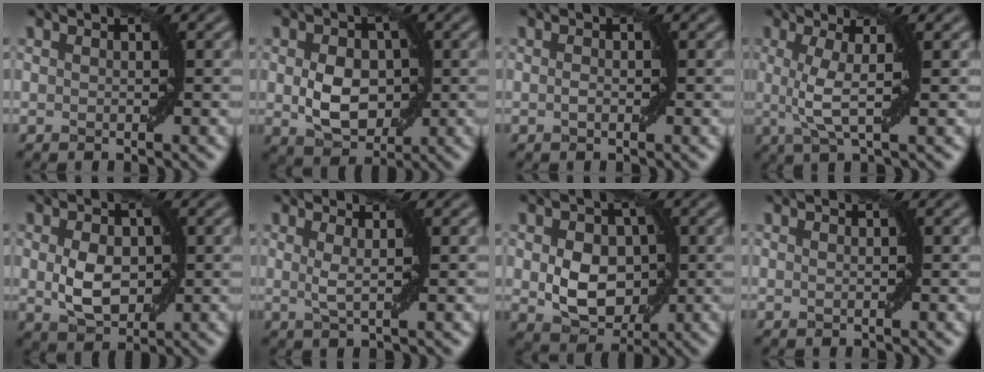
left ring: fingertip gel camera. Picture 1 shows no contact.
{"total": 4.7, "force": [-0.3, 3.3, 3.4], "torque": [-0.058, -0.004, -0.004]}
{"total": 0.6, "force": [-0.2, 0.2, 0.5], "torque": [-0.012, 0.003, -0.004]}
{"total": 3.4, "force": [0.2, 0.4, 3.3], "torque": [-0.066, -0.004, 0.005]}
{"total": 4.0, "force": [-0.2, 2.6, 2.9], "torque": [-0.057, -0.003, 0.001]}
{"total": 1.5, "force": [0.4, 0.0, 1.4], "torque": [-0.030, -0.004, 0.006]}
{"total": 5.8, "force": [-0.3, 4.2, 4.1], "torque": [-0.073, -0.005, -0.004]}
{"total": 0.0}